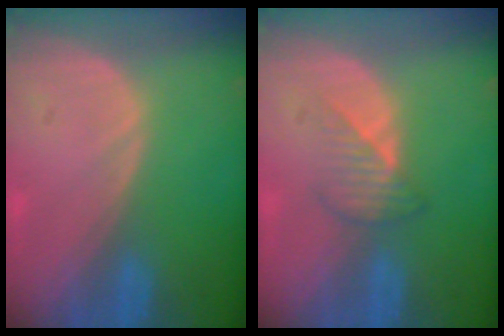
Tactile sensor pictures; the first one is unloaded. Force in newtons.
{"total": 3.5, "press": 3.2, "slide": 1.4}